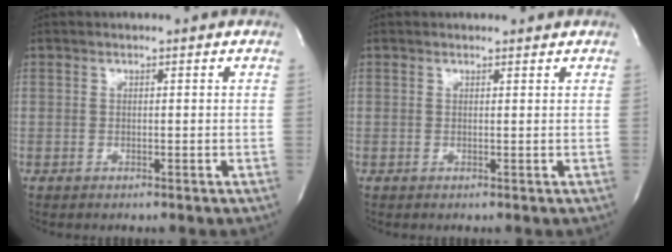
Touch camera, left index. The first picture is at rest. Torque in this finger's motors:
{"motor_torque": [-0.04, 0.06, -0.02, 0.02]}